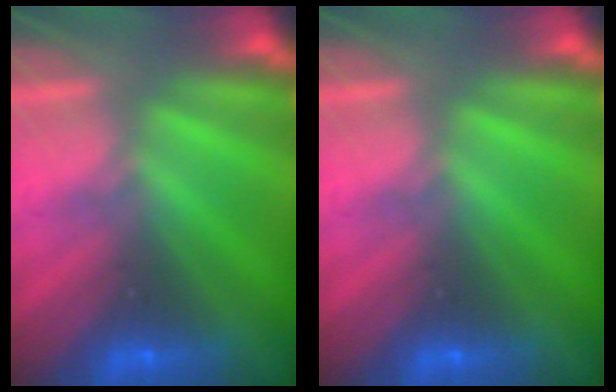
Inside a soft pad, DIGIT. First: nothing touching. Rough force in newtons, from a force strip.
{"total": 0.0}